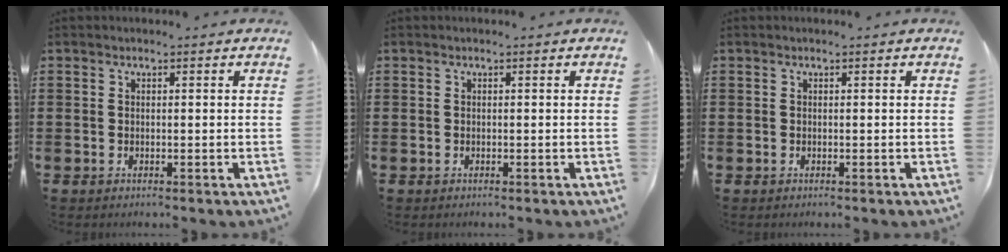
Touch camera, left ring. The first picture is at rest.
{"total": 0.0}
{"total": 0.0}